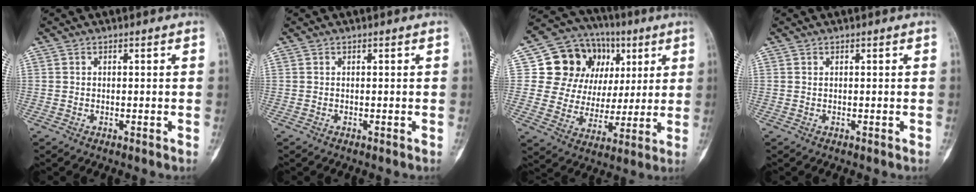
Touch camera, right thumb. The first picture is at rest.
{"total": 0.0}
{"total": 18.0, "force": [5.2, 15.2, 8.2], "torque": [-0.080, 0.020, 0.102]}
{"total": 0.0}